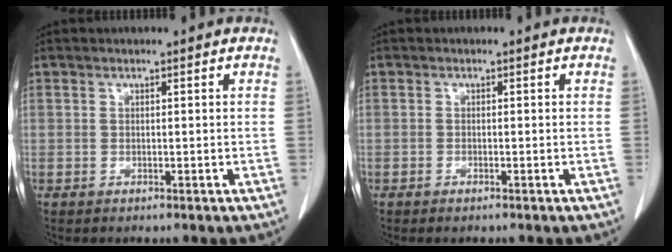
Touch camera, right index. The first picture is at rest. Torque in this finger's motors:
{"motor_torque": [0.17, -0.12, 0.01, 0.01]}